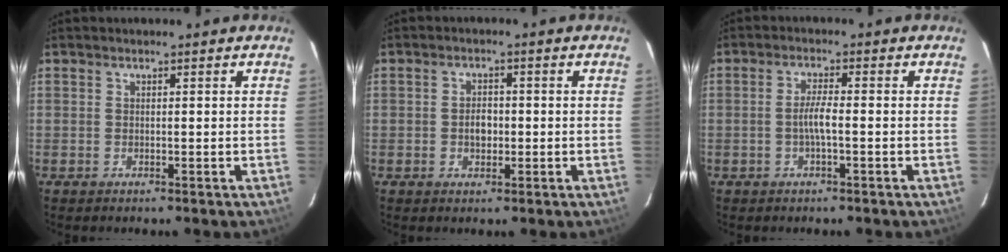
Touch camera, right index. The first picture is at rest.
{"total": 3.0, "force": [-0.4, 2.1, 2.0], "torque": [-0.035, 0.006, -0.007]}
{"total": 3.0, "force": [-0.8, 0.3, 2.9], "torque": [-0.057, 0.003, -0.015]}